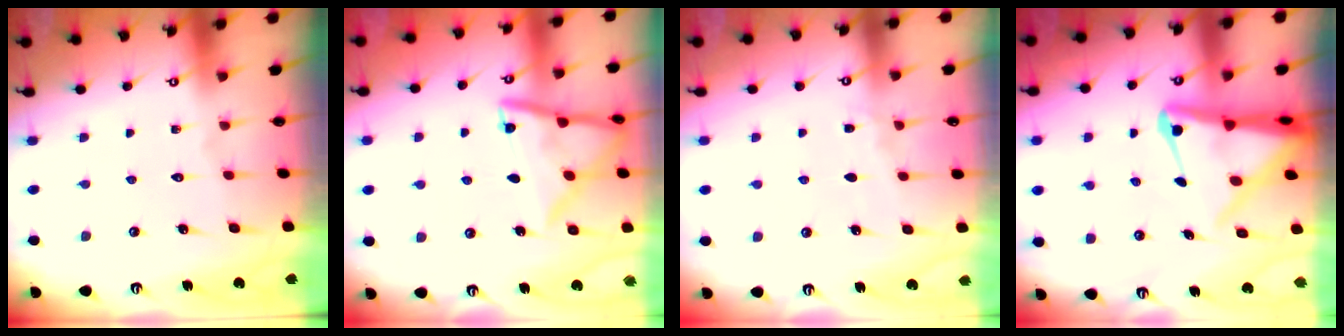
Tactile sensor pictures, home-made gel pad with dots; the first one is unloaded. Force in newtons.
{"total": 14.9, "press": 14.8, "slide": 1.1}
{"total": 3.6, "press": 3.5, "slide": 0.5}
{"total": 10.3, "press": 10.2, "slide": 0.9}